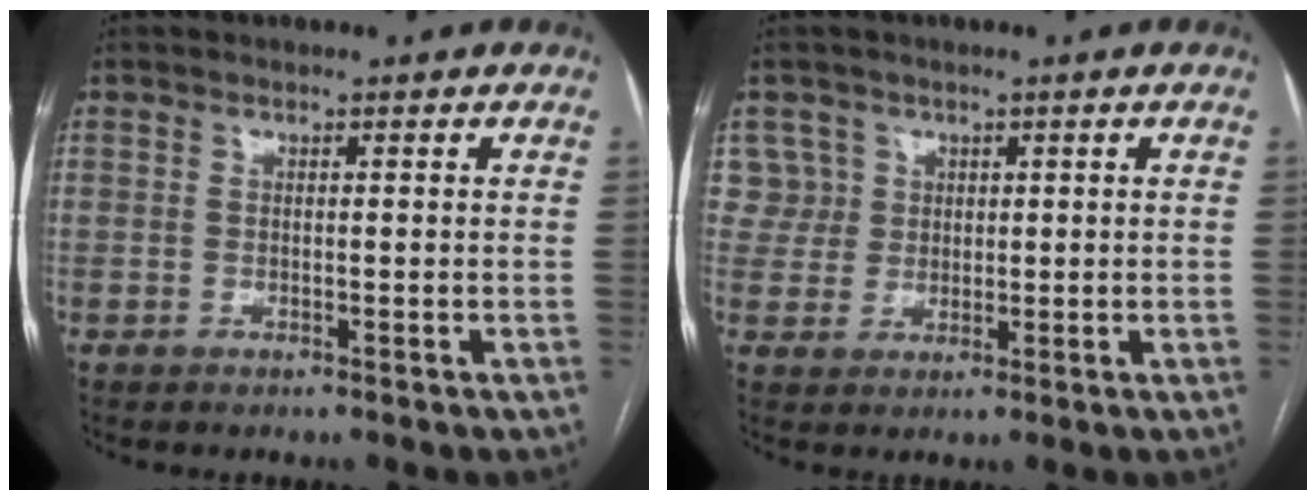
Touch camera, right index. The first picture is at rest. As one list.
[{"total": 4.4, "force": [1.6, 4.1, -0.5], "torque": [0.028, 0.013, 0.031]}]